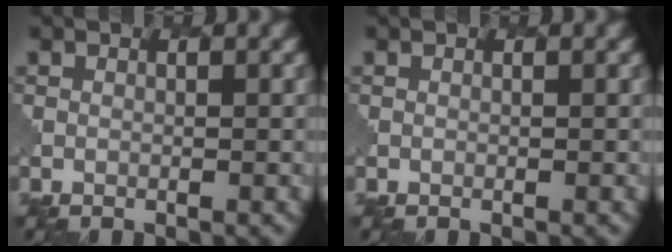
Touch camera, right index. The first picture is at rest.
{"total": 0.0}